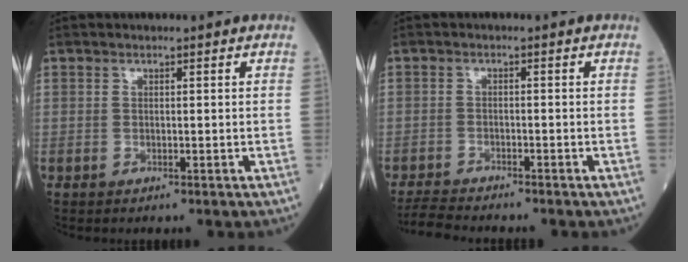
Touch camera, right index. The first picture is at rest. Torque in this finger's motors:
{"motor_torque": [-0.26, -0.28, -0.67, -0.21]}